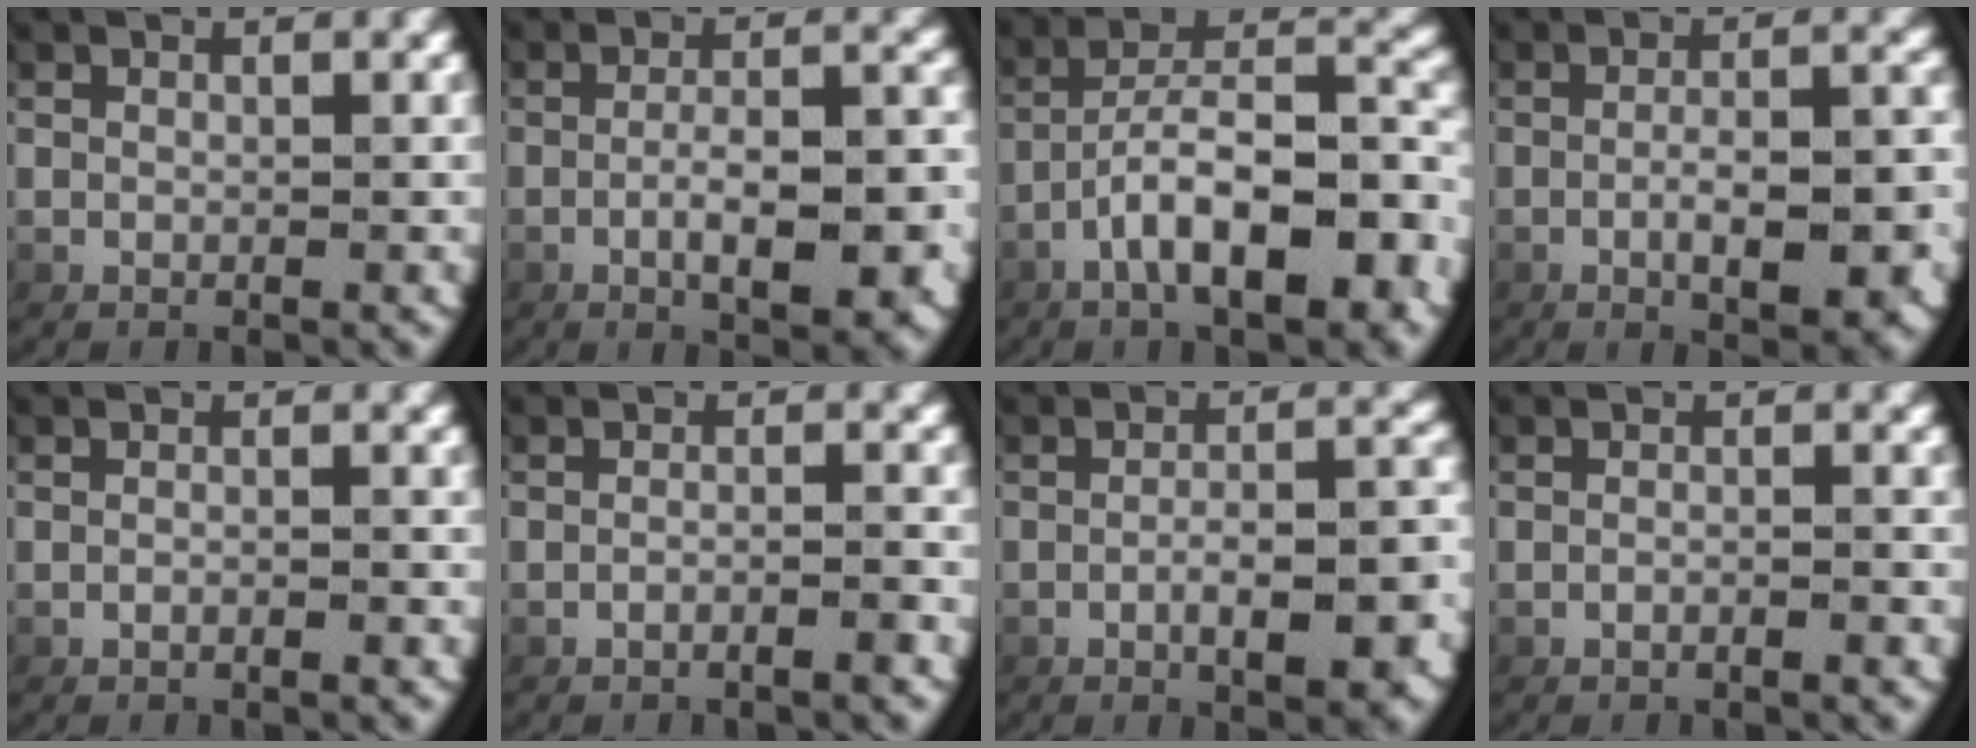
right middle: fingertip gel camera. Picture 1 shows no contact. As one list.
[{"total": 5.6, "force": [-1.8, 1.6, 5.1], "torque": [-0.073, 0.001, -0.030]}, {"total": 7.1, "force": [-3.0, 2.3, 6.0], "torque": [-0.098, 0.007, -0.045]}, {"total": 5.1, "force": [-1.6, 1.6, 4.6], "torque": [-0.063, 0.002, -0.027]}, {"total": 0.7, "force": [-0.7, -0.2, 0.1], "torque": [0.001, 0.009, -0.019]}, {"total": 1.5, "force": [-1.3, -0.1, 0.8], "torque": [-0.014, 0.010, -0.029]}, {"total": 5.3, "force": [-2.3, 1.6, 4.6], "torque": [-0.064, 0.001, -0.038]}, {"total": 1.0, "force": [-0.9, -0.1, 0.4], "torque": [-0.005, 0.010, -0.023]}]